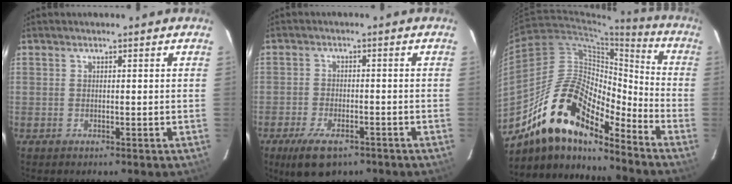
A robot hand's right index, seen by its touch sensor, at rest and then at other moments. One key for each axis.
{"total": 8.6, "fx": -5.8, "fy": 3.8, "fz": 5.2, "tx": -0.122, "ty": -0.017, "tz": -0.094}
{"total": 19.0, "fx": -14.2, "fy": 6.8, "fz": 10.6, "tx": -0.187, "ty": 0.005, "tz": -0.272}